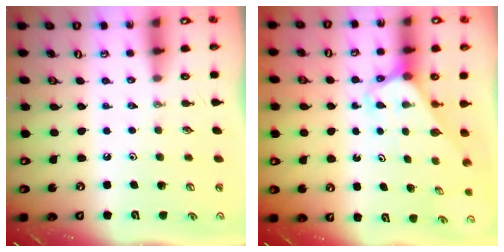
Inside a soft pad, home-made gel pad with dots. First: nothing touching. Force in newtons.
{"total": 2.5, "press": 2.5, "slide": 0.2}